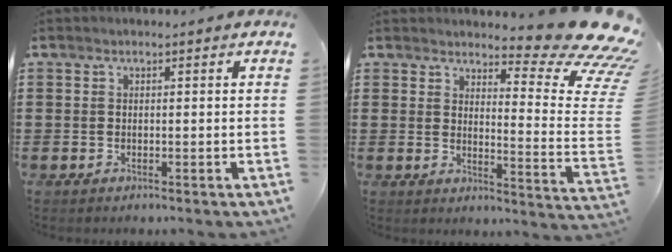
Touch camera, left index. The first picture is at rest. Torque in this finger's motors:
{"motor_torque": [2.14, 0.00, 0.36, 0.09]}